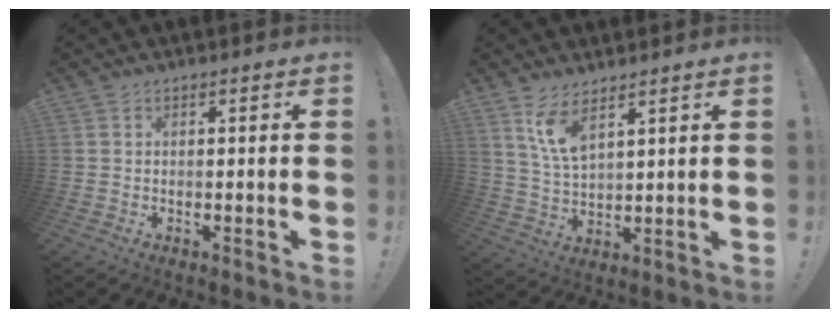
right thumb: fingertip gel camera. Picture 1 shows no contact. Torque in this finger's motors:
{"motor_torque": [0.84, 0.97, -0.05, 0.47, 0.05]}